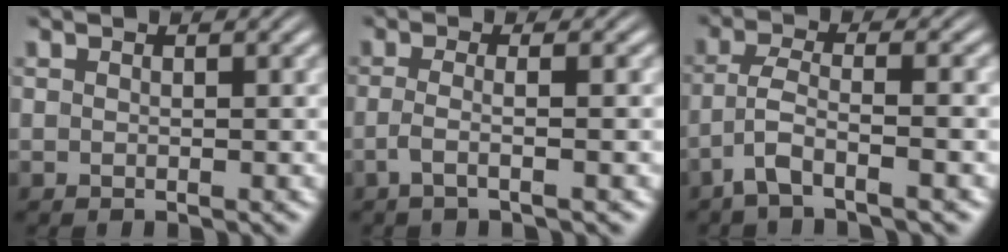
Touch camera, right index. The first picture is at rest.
{"total": 2.4, "force": [-1.3, -0.1, 2.0], "torque": [-0.052, -0.012, -0.017]}
{"total": 4.3, "force": [-2.4, 1.5, 3.2], "torque": [-0.078, -0.018, -0.034]}